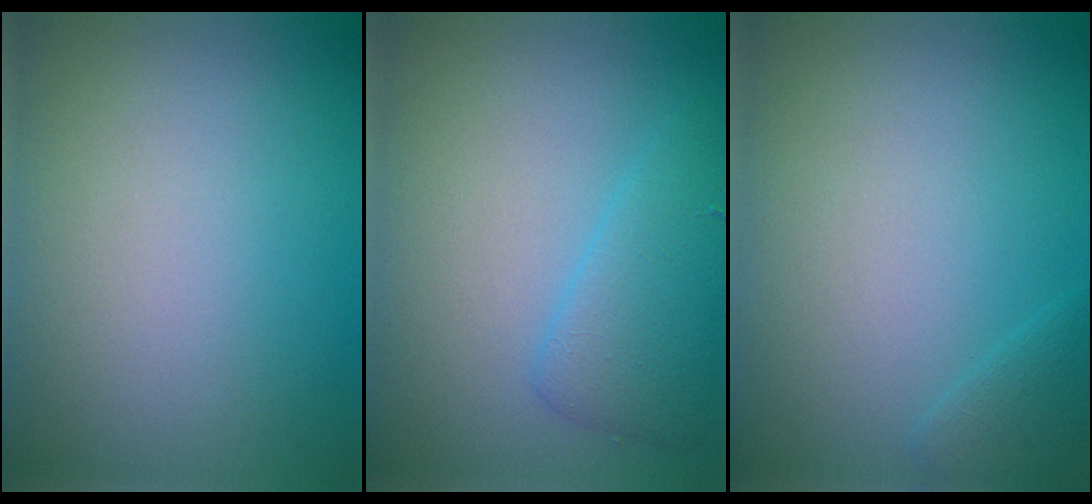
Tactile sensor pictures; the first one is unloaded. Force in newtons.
{"total": 2.9, "press": 2.9, "slide": 0.1}
{"total": 1.2, "press": 1.2, "slide": 0.0}